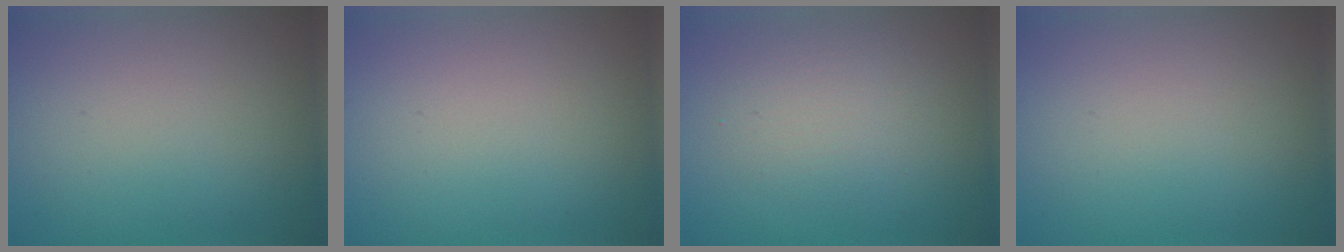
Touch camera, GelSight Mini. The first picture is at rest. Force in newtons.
{"total": 0.0}
{"total": 2.6, "press": 2.6, "slide": 0.2}
{"total": 0.0}